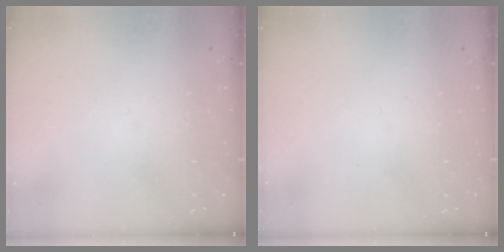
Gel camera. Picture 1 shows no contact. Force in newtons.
{"total": 0.0}